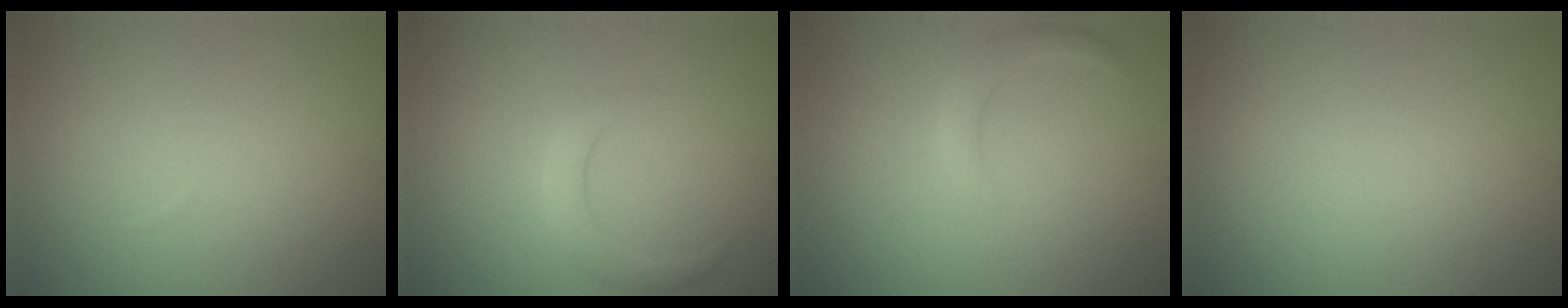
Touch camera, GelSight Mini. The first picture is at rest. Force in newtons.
{"total": 2.2, "press": 2.2, "slide": 0.2}
{"total": 1.6, "press": 1.6, "slide": 0.2}
{"total": 0.0}